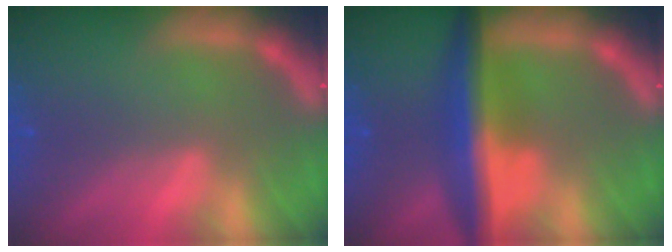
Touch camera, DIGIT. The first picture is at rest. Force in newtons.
{"total": 8.0}